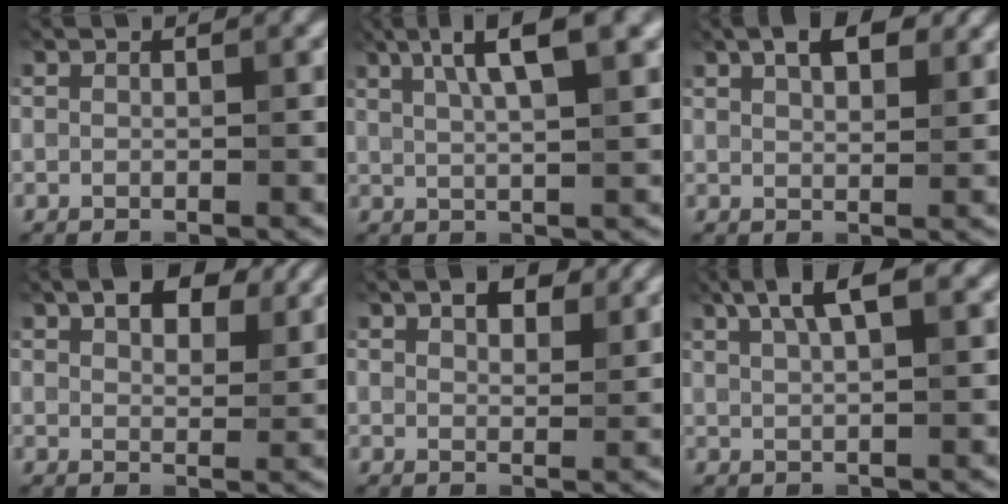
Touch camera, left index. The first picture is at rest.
{"total": 6.5, "force": [3.0, 1.5, 5.6], "torque": [-0.084, 0.018, 0.045]}
{"total": 4.8, "force": [2.6, 2.1, 3.4], "torque": [-0.048, 0.018, 0.029]}
{"total": 6.7, "force": [4.4, 2.9, 4.1], "torque": [-0.056, 0.013, 0.060]}
{"total": 4.6, "force": [3.2, 1.9, 2.7], "torque": [-0.034, 0.009, 0.038]}
{"total": 4.8, "force": [2.5, 1.3, 3.9], "torque": [-0.064, 0.015, 0.038]}